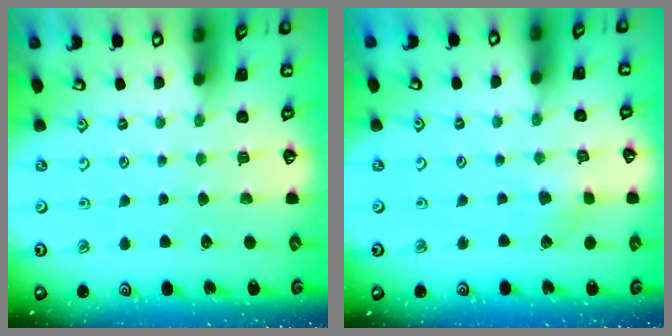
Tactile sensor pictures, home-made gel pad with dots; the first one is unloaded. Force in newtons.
{"total": 2.8, "press": 2.8, "slide": 0.6}